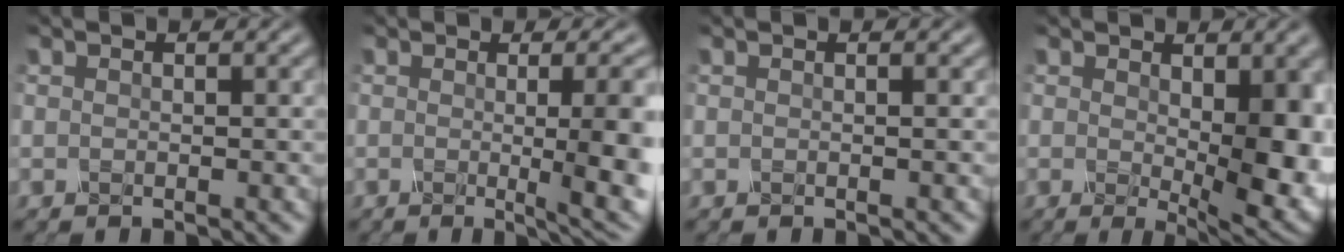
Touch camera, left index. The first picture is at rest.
{"total": 7.7, "force": [-0.4, 2.4, 7.3], "torque": [-0.064, -0.003, -0.006]}
{"total": 0.7, "force": [0.1, 0.3, 0.6], "torque": [-0.003, 0.000, -0.007]}
{"total": 6.6, "force": [0.0, 2.2, 6.2], "torque": [-0.083, -0.012, 0.004]}